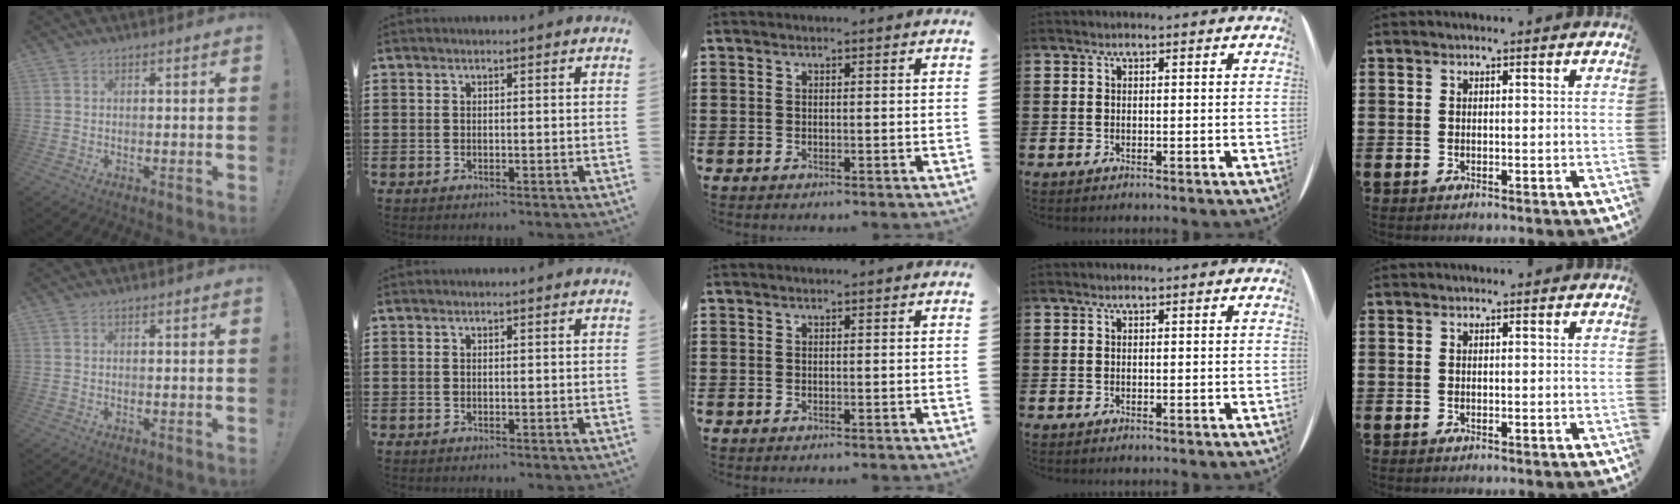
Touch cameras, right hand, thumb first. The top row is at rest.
{}